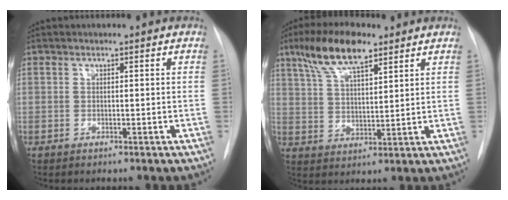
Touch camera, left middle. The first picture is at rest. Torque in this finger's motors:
{"motor_torque": [1.07, -1.07, 0.33, 0.10]}